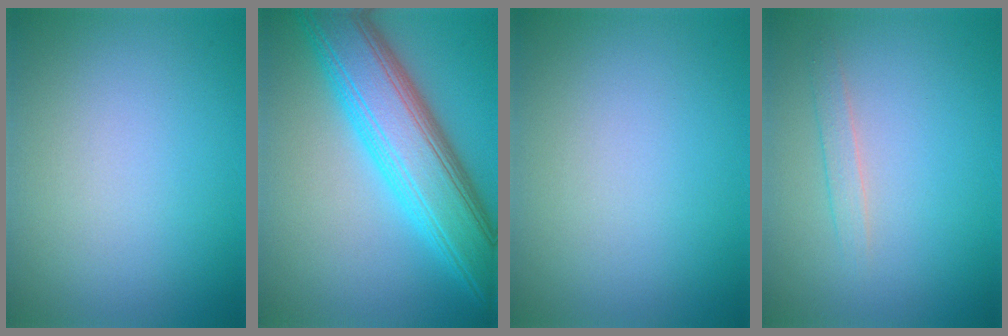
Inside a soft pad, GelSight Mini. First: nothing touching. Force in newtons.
{"total": 10.1, "press": 10.1, "slide": 0.2}
{"total": 0.0}
{"total": 1.3, "press": 1.3, "slide": 0.1}